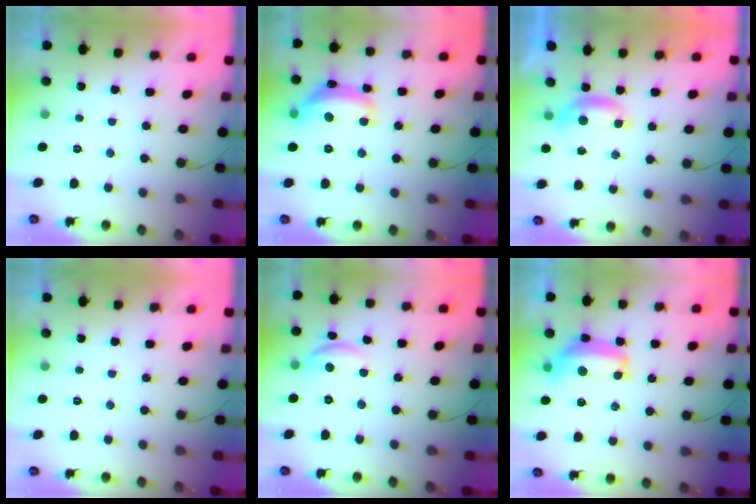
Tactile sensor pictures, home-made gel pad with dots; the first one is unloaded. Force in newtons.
{"total": 15.2, "press": 15.2, "slide": 0.9}
{"total": 5.3, "press": 5.2, "slide": 0.7}
{"total": 0.0}
{"total": 8.8, "press": 8.8, "slide": 0.5}
{"total": 12.6, "press": 12.6, "slide": 1.3}